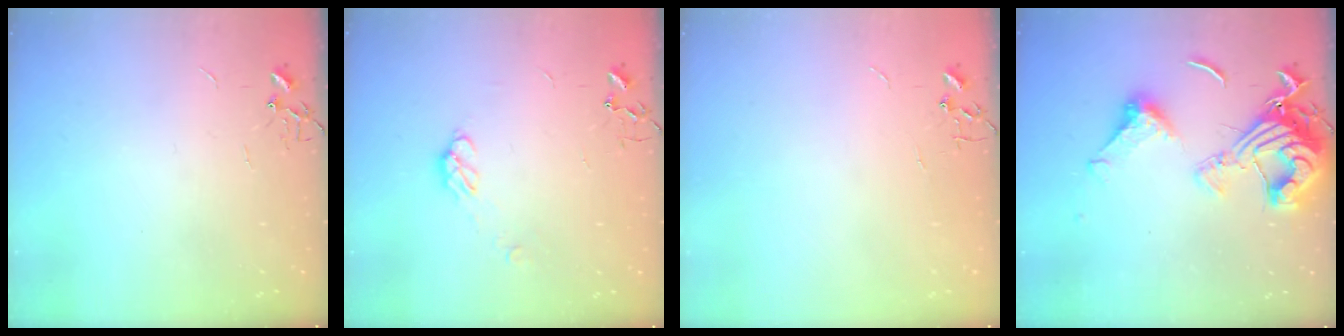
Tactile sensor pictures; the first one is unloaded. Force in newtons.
{"total": 5.8, "press": 5.8, "slide": 0.5}
{"total": 0.0}
{"total": 17.8, "press": 17.7, "slide": 1.9}